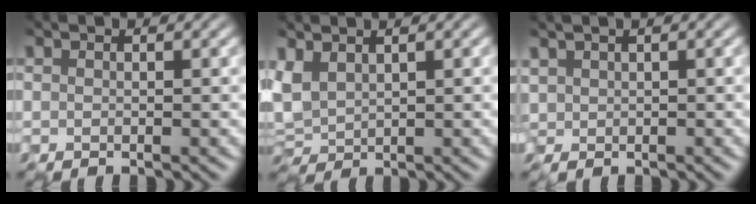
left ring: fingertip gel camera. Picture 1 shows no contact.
{"total": 2.1, "force": [0.7, 1.4, 1.3], "torque": [-0.042, 0.006, 0.018]}
{"total": 0.8, "force": [0.5, 0.7, 0.0], "torque": [-0.004, 0.004, 0.014]}